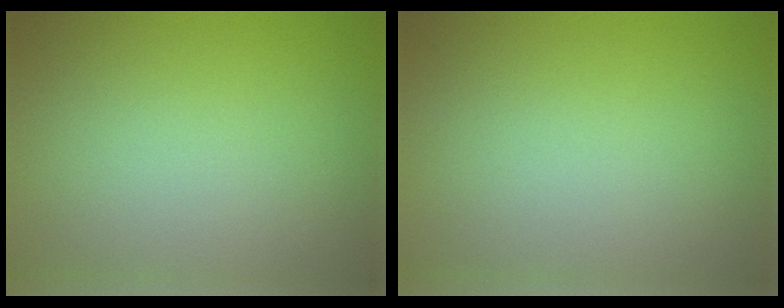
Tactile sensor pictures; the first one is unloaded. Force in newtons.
{"total": 0.0}